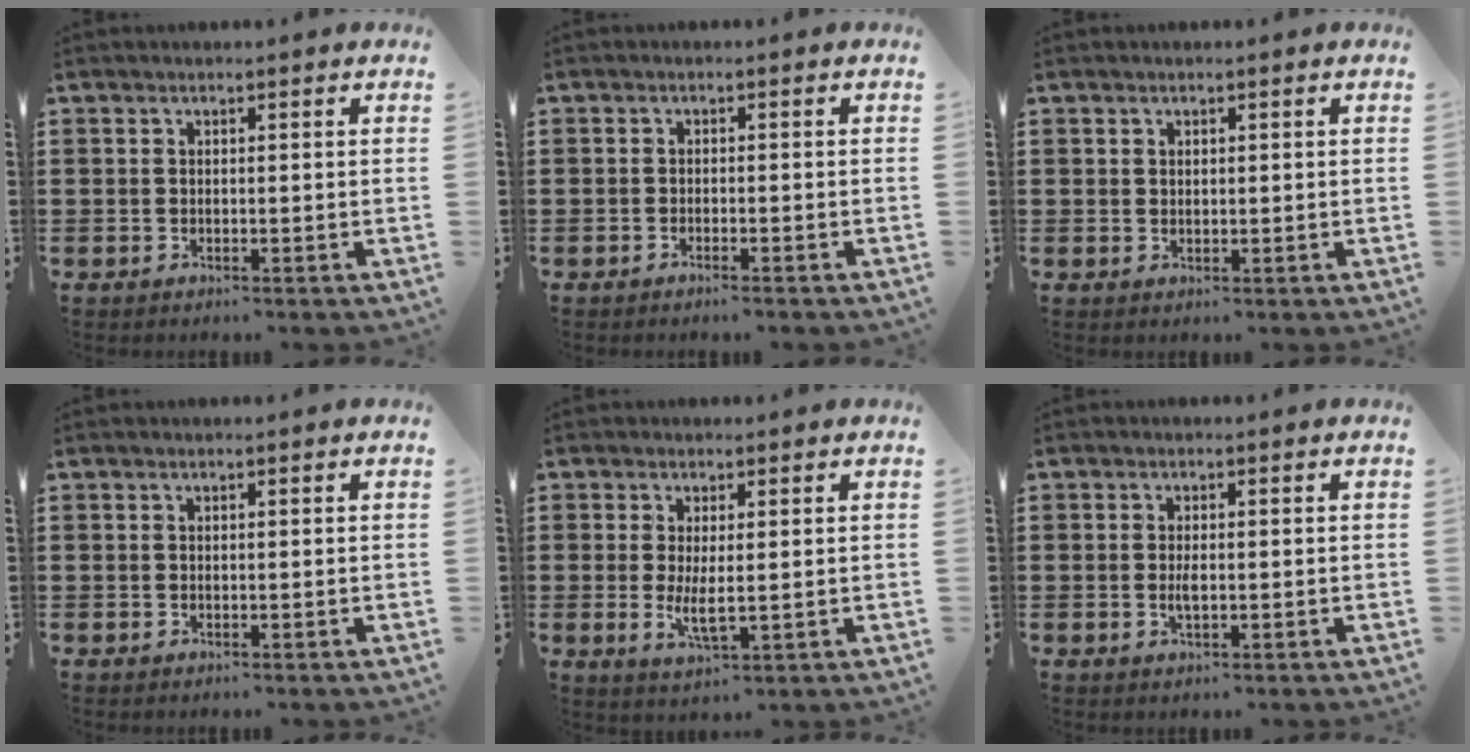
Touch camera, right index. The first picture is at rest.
{"total": 0.9, "force": [-0.8, -0.1, 0.4], "torque": [-0.007, -0.001, -0.016]}
{"total": 0.7, "force": [0.4, 0.5, 0.2], "torque": [-0.005, 0.003, 0.009]}
{"total": 0.0}
{"total": 4.4, "force": [0.1, 1.5, 4.2], "torque": [-0.075, -0.005, -0.001]}
{"total": 1.9, "force": [-0.2, 0.7, 1.8], "torque": [-0.040, -0.003, -0.006]}